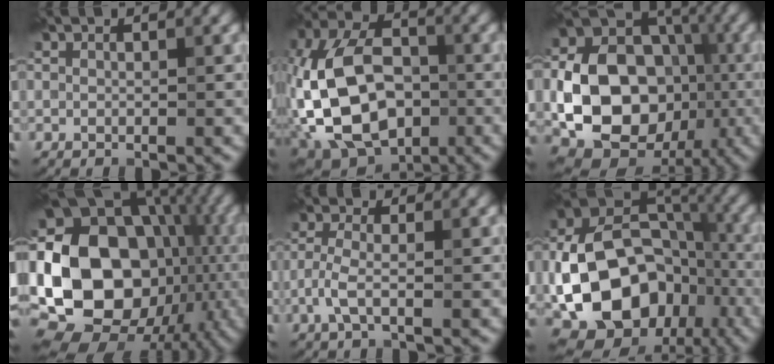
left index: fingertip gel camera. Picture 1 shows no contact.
{"total": 13.2, "force": [-3.0, 8.5, 9.6], "torque": [-0.212, 0.001, -0.065]}
{"total": 14.6, "force": [-2.9, 11.0, 9.2], "torque": [-0.163, -0.010, -0.048]}
{"total": 21.0, "force": [-1.8, 16.6, 12.8], "torque": [-0.217, 0.004, -0.040]}
{"total": 2.2, "force": [-1.0, 0.4, 1.9], "torque": [-0.052, 0.005, -0.026]}
{"total": 16.3, "force": [-5.2, 11.8, 9.9], "torque": [-0.175, -0.007, -0.085]}